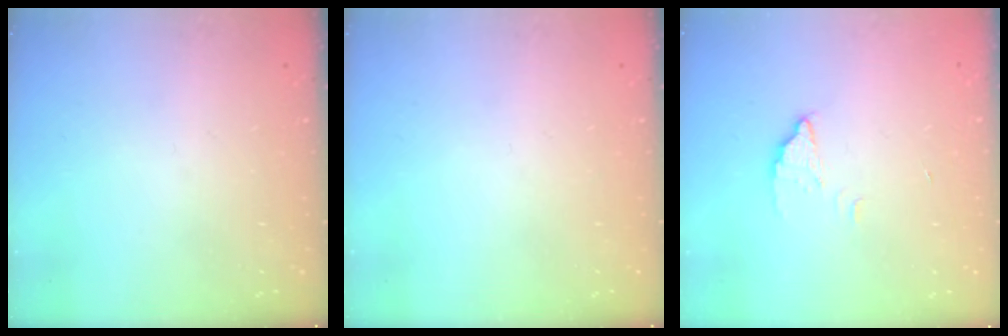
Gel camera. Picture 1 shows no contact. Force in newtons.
{"total": 0.0}
{"total": 2.6, "press": 2.6, "slide": 0.2}